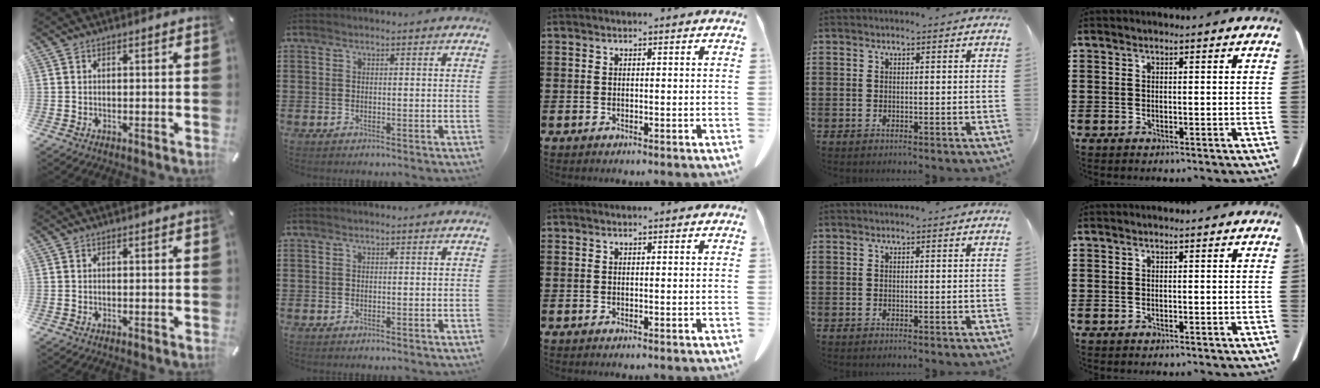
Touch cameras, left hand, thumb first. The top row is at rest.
{}